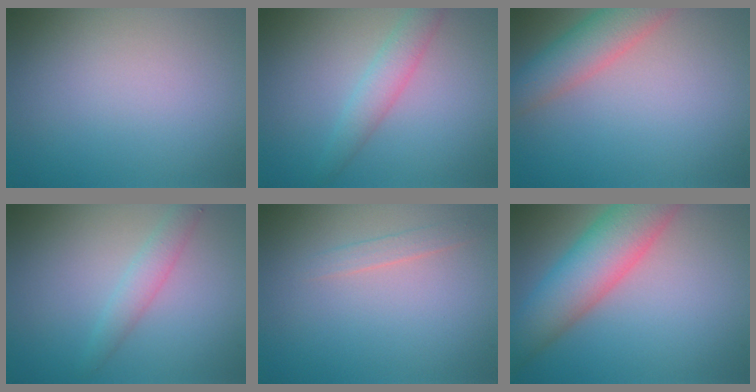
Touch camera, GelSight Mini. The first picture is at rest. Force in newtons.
{"total": 2.6, "press": 2.6, "slide": 0.0}
{"total": 4.6, "press": 4.6, "slide": 0.3}
{"total": 2.5, "press": 2.5, "slide": 0.1}
{"total": 1.1, "press": 1.1, "slide": 0.0}
{"total": 7.6, "press": 7.6, "slide": 0.4}